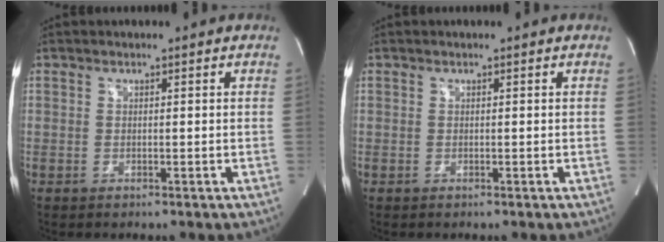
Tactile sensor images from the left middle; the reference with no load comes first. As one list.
[{"total": 0.0}]